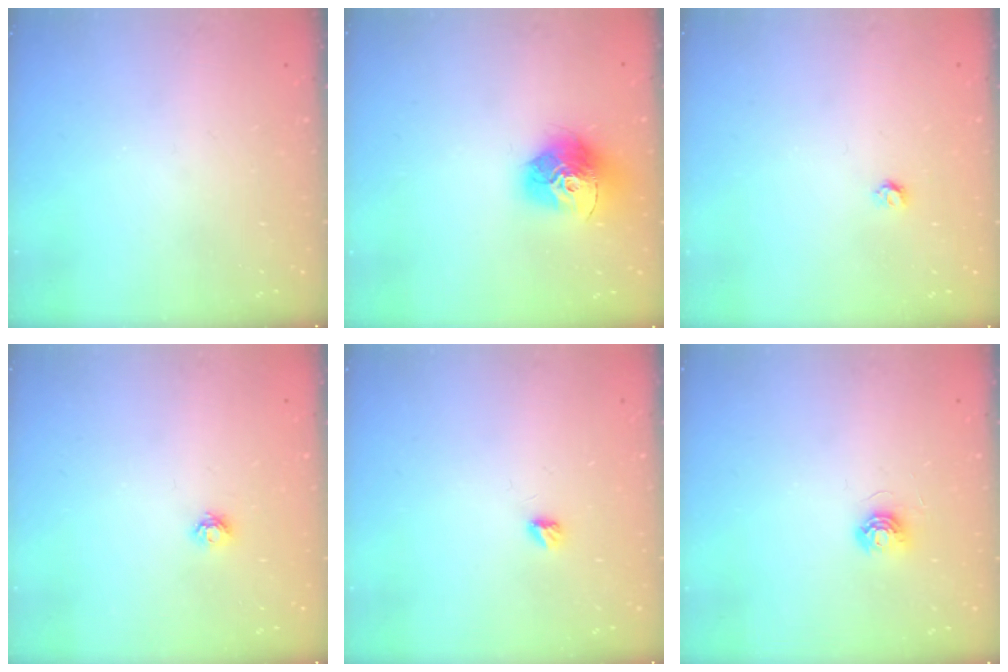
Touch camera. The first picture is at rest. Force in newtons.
{"total": 15.6, "press": 15.5, "slide": 1.5}
{"total": 3.2, "press": 3.2, "slide": 0.3}
{"total": 5.3, "press": 5.2, "slide": 0.5}
{"total": 3.3, "press": 3.3, "slide": 0.4}
{"total": 5.4, "press": 5.4, "slide": 0.3}